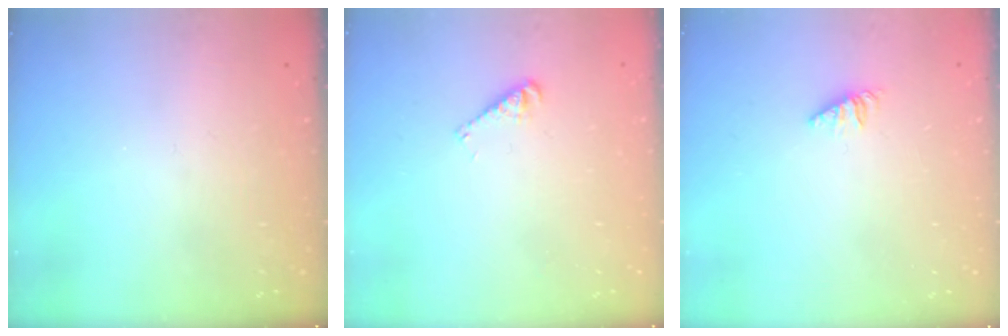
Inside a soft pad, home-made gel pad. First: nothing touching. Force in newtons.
{"total": 2.9, "press": 2.9, "slide": 0.3}
{"total": 1.3, "press": 1.3, "slide": 0.3}